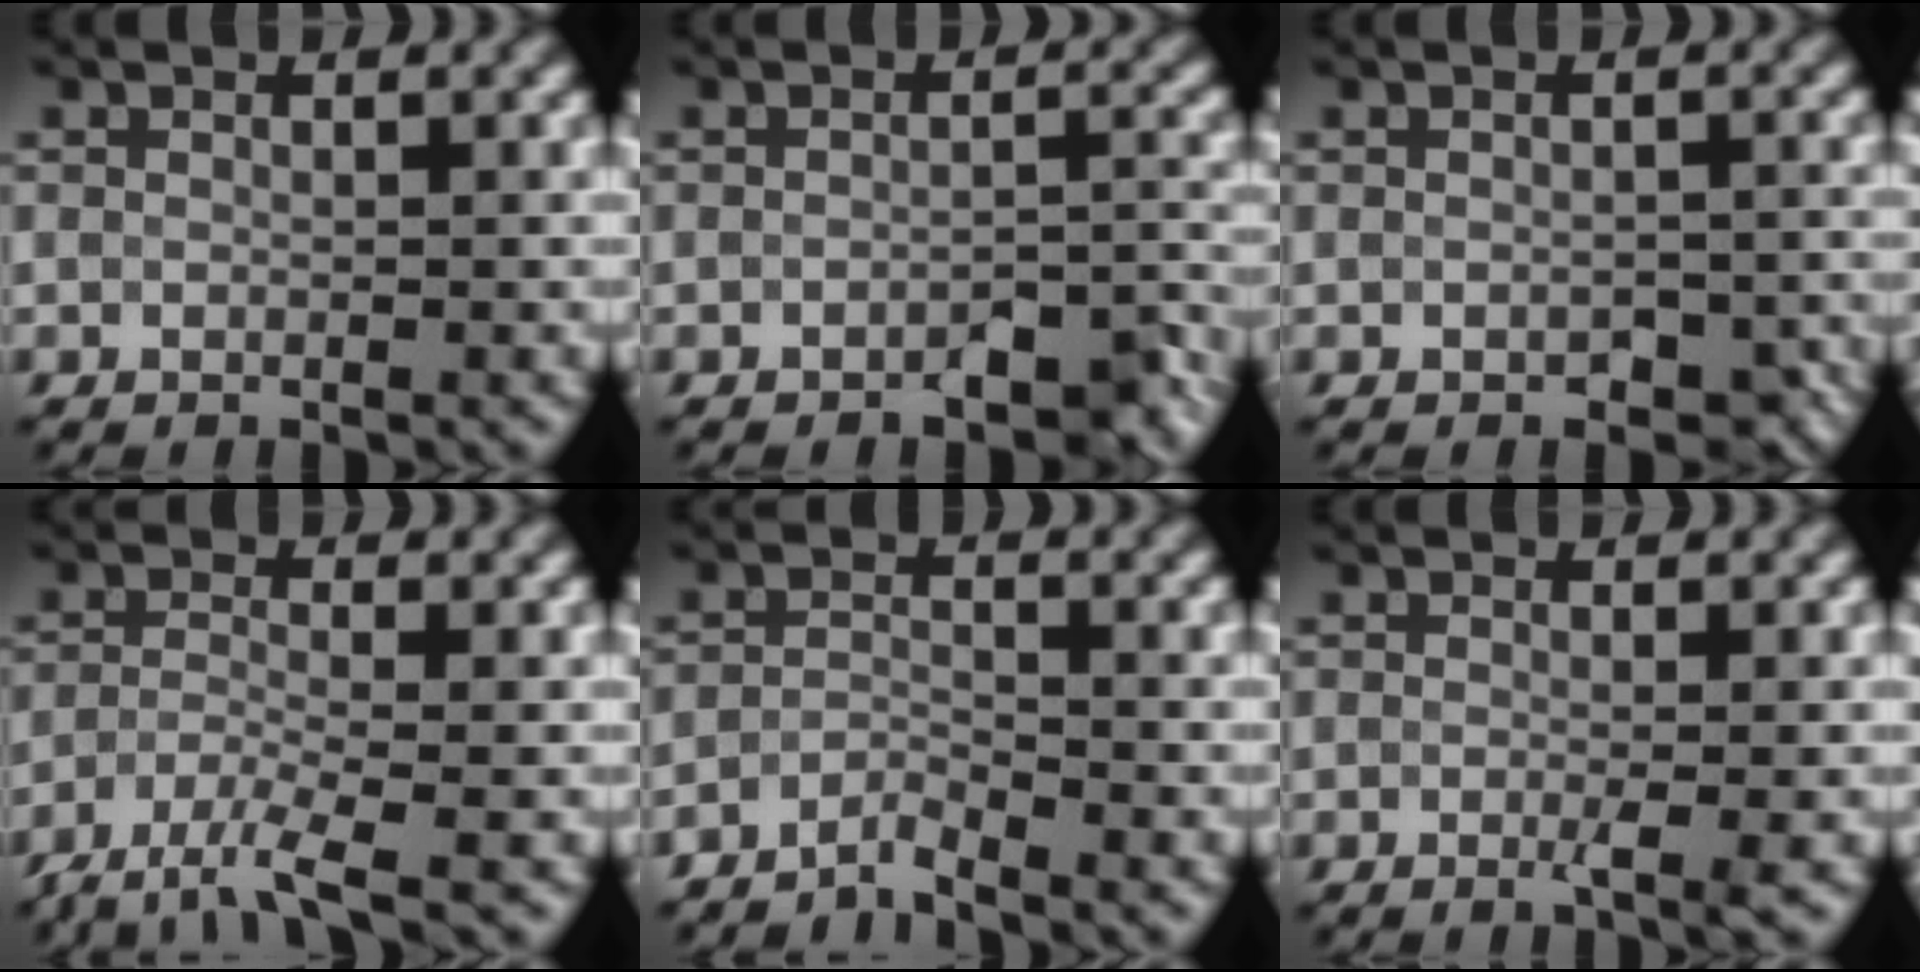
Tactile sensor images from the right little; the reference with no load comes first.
{"total": 4.1, "force": [-3.6, 1.1, 1.6], "torque": [-0.020, 0.002, -0.047]}
{"total": 4.0, "force": [-2.6, 2.4, 1.9], "torque": [-0.016, -0.009, -0.023]}
{"total": 4.2, "force": [-3.7, 0.3, 2.0], "torque": [-0.041, -0.010, -0.073]}
{"total": 2.5, "force": [-2.5, -0.2, -0.1], "torque": [0.004, 0.000, -0.055]}
{"total": 1.4, "force": [-0.8, 0.1, 1.2], "torque": [-0.016, -0.005, -0.012]}